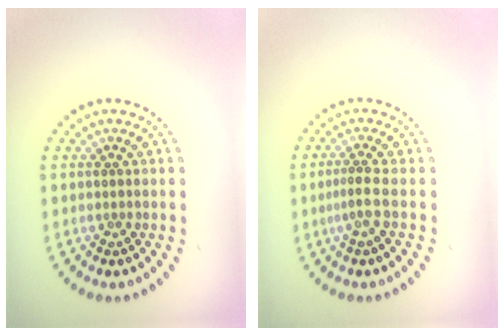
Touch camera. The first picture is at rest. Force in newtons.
{"total": 1.7, "press": 1.2, "slide": 1.3}